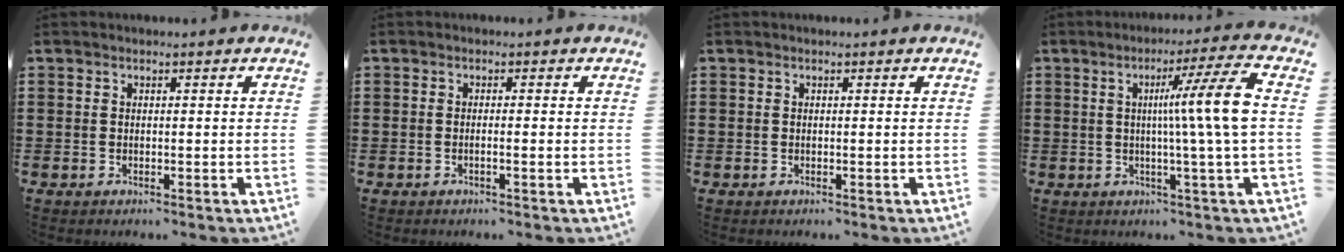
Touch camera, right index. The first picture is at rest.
{"total": 1.1, "force": [-0.6, -0.2, 0.9], "torque": [-0.015, -0.004, -0.010]}
{"total": 0.0}
{"total": 10.7, "force": [1.0, -0.8, 10.6], "torque": [-0.179, -0.009, 0.003]}